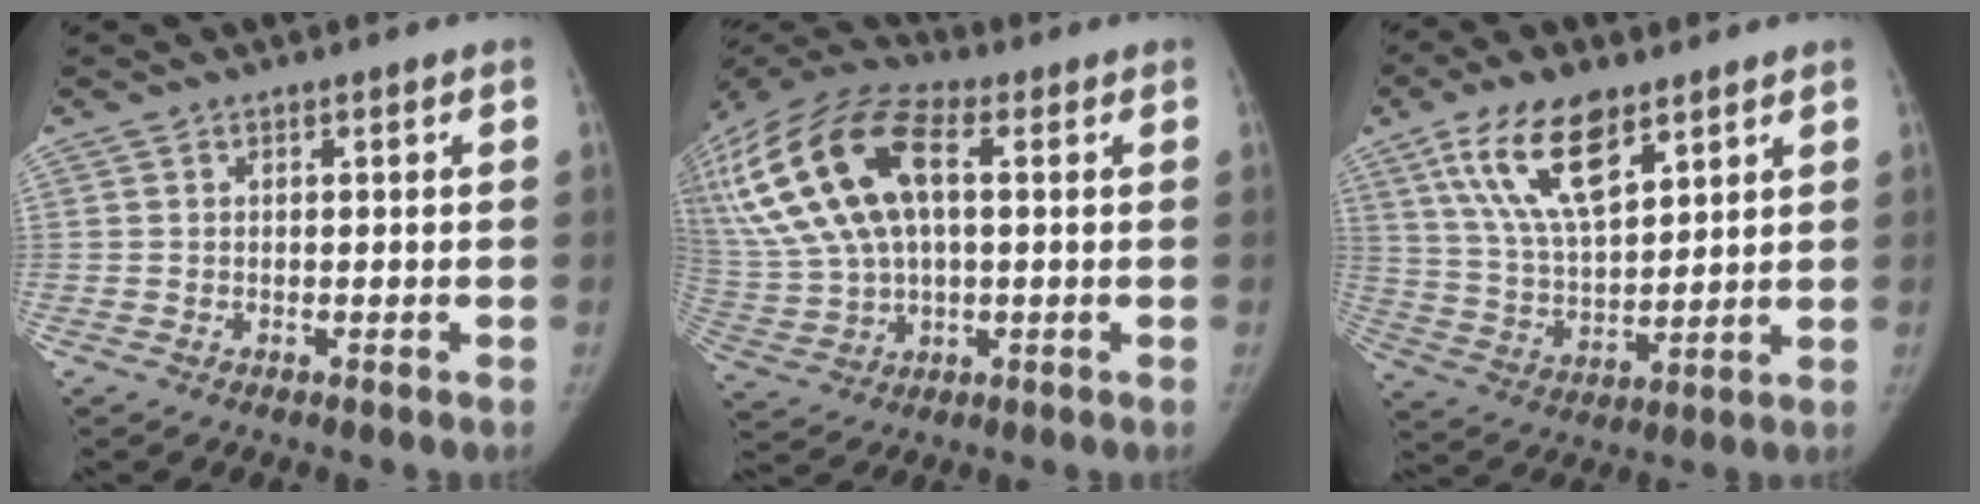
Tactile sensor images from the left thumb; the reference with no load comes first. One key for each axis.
{"total": 25.5, "fx": 6.7, "fy": 14.1, "fz": 20.2, "tx": -0.457, "ty": 0.033, "tz": 0.123}
{"total": 15.3, "fx": 8.5, "fy": 6.7, "fz": 10.8, "tx": -0.176, "ty": -0.030, "tz": 0.165}